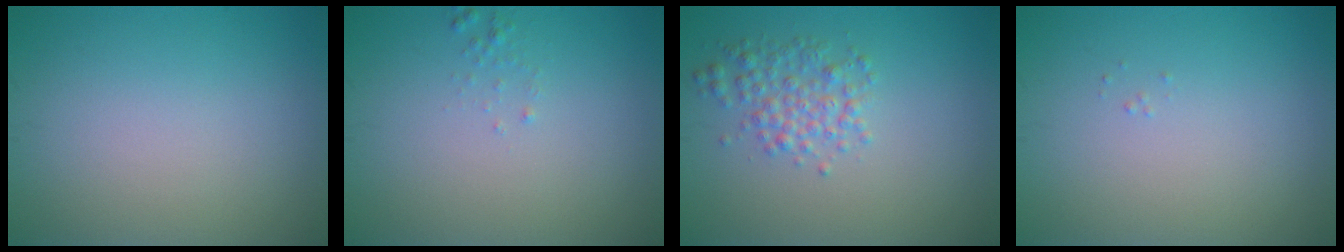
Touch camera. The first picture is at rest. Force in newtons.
{"total": 0.6, "press": 0.6, "slide": 0.1}
{"total": 2.6, "press": 2.6, "slide": 0.0}
{"total": 0.0}